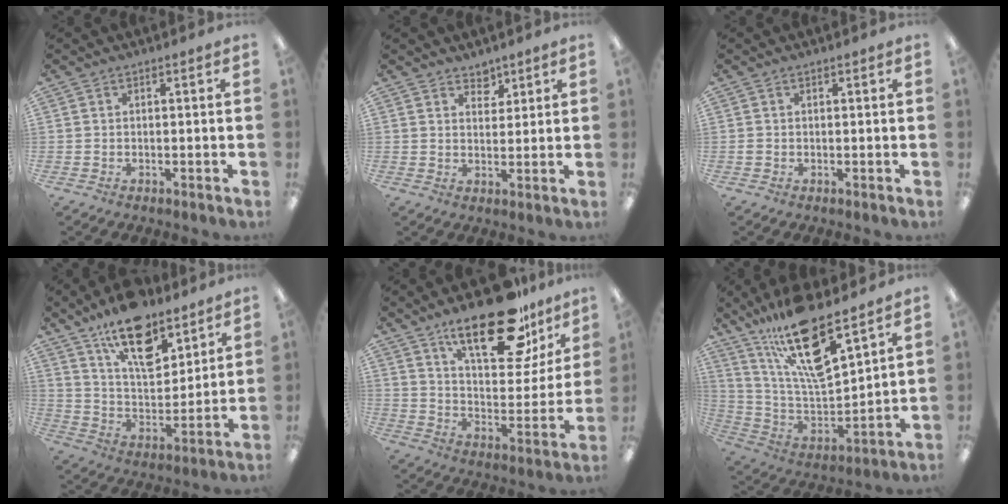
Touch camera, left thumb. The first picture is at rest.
{"total": 3.8, "force": [3.2, 1.9, 0.3], "torque": [0.010, -0.023, 0.056]}
{"total": 0.6, "force": [-0.1, 0.6, 0.2], "torque": [-0.004, 0.004, -0.003]}
{"total": 16.9, "force": [11.8, 7.9, 9.2], "torque": [-0.147, -0.062, 0.205]}
{"total": 24.3, "force": [16.0, 9.9, 15.4], "torque": [-0.224, -0.089, 0.266]}
{"total": 19.4, "force": [14.2, 4.7, 12.4], "torque": [-0.238, -0.094, 0.240]}